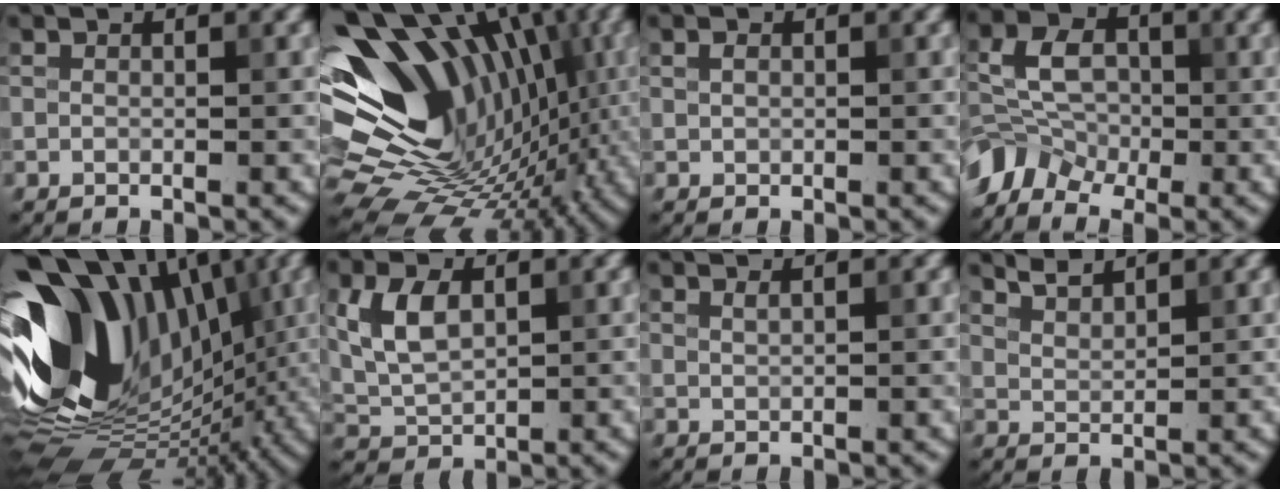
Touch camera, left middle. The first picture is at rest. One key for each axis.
{"total": 16.6, "fx": 0.8, "fy": 12.3, "fz": 11.2, "tx": -0.167, "ty": 0.008, "tz": 0.034}
{"total": 0.7, "fx": 0.2, "fy": 0.6, "fz": 0.3, "tx": -0.005, "ty": -0.001, "tz": 0.004}
{"total": 4.8, "fx": -2.6, "fy": 3.4, "fz": 2.2, "tx": -0.042, "ty": 0.007, "tz": -0.061}
{"total": 15.1, "fx": 0.1, "fy": 10.9, "fz": 10.4, "tx": -0.194, "ty": 0.016, "tz": -0.019}
{"total": 4.4, "fx": 1.1, "fy": 2.8, "fz": 3.2, "tx": -0.074, "ty": 0.004, "tz": 0.025}
{"total": 0.6, "fx": 0.5, "fy": 0.2, "fz": 0.2, "tx": -0.001, "ty": -0.001, "tz": 0.009}
{"total": 2.0, "fx": 1.9, "fy": 0.3, "fz": 0.4, "tx": -0.009, "ty": 0.000, "tz": 0.038}